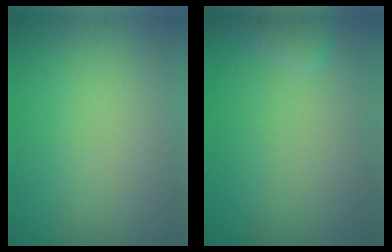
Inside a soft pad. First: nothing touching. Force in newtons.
{"total": 1.3, "press": 1.3, "slide": 0.1}